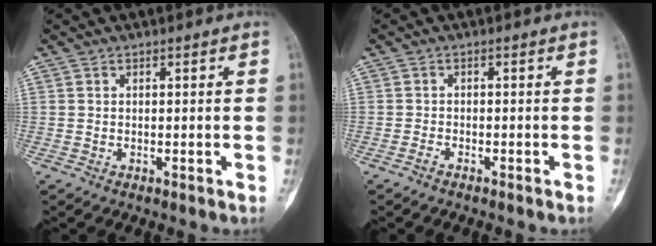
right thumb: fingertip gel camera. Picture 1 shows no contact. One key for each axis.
{"total": 0.9, "fx": -0.8, "fy": 0.1, "fz": 0.4, "tx": -0.015, "ty": 0.004, "tz": -0.015}